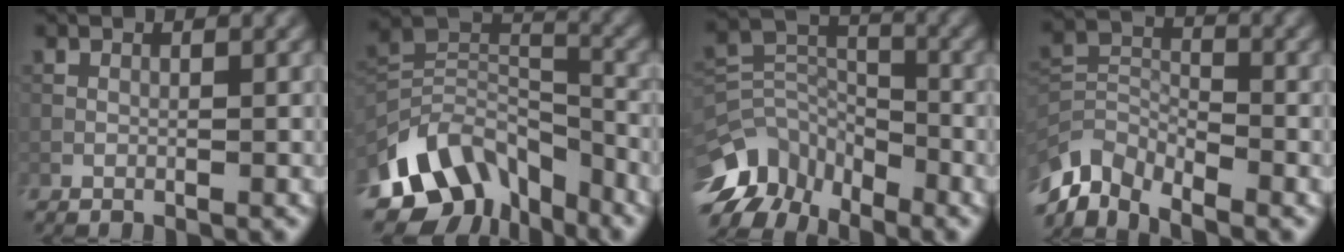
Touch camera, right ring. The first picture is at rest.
{"total": 10.4, "force": [-6.9, 6.1, 4.7], "torque": [-0.074, 0.001, -0.137]}
{"total": 10.1, "force": [-7.5, 5.8, 3.6], "torque": [-0.068, 0.009, -0.132]}
{"total": 5.9, "force": [-4.8, 2.6, 2.2], "torque": [-0.040, -0.007, -0.106]}